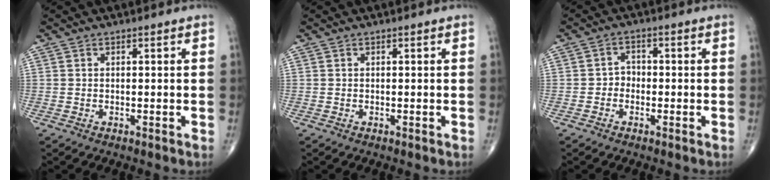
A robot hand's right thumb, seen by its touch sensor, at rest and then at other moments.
{"total": 0.0}
{"total": 2.5, "force": [-0.9, 2.1, 1.0], "torque": [0.001, 0.012, -0.023]}